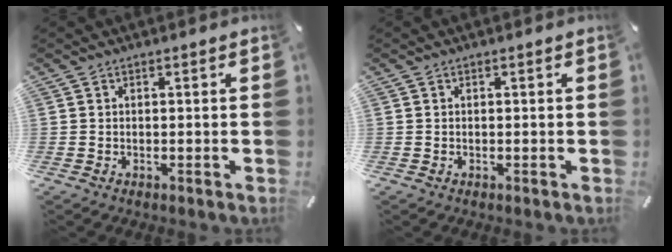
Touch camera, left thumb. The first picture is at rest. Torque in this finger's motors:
{"motor_torque": [-0.04, 0.00, -0.06, 0.04, 0.00]}